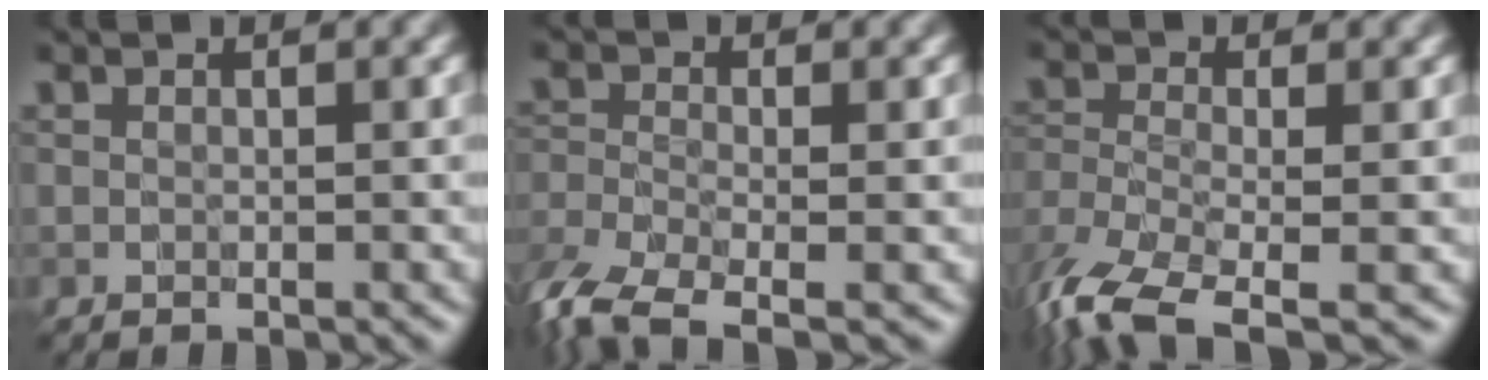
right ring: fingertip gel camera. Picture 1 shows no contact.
{"total": 6.1, "force": [-4.1, 2.2, 3.9], "torque": [-0.092, -0.019, -0.091]}
{"total": 8.0, "force": [-5.1, 2.7, 5.6], "torque": [-0.122, -0.020, -0.106]}